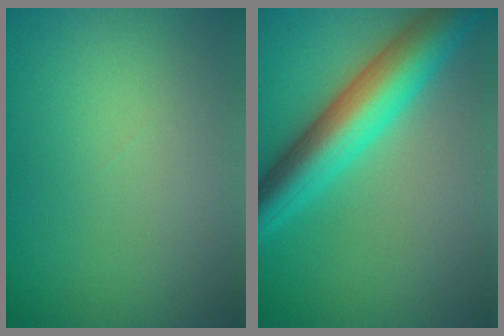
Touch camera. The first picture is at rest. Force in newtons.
{"total": 8.2, "press": 8.2, "slide": 0.3}